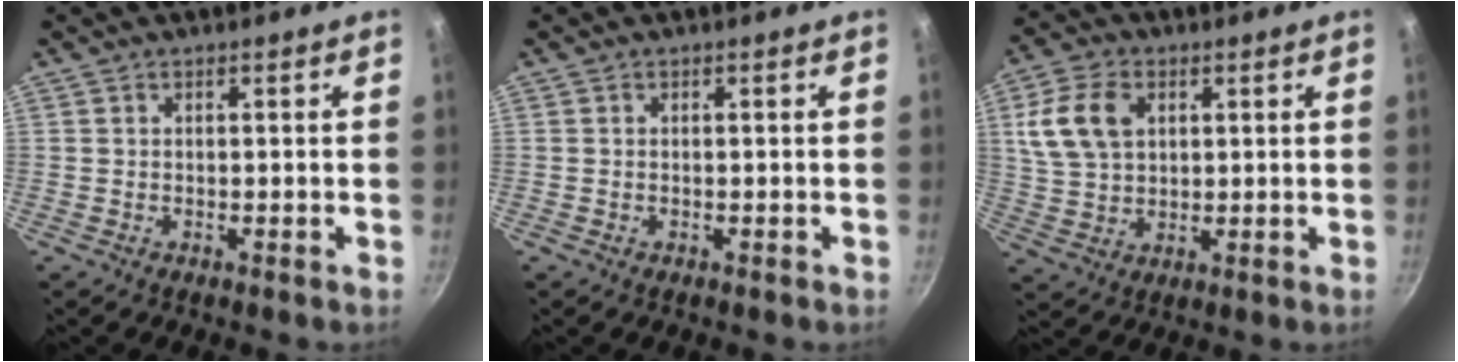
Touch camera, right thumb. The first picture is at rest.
{"total": 0.0}
{"total": 10.8, "force": [3.2, 7.4, 7.2], "torque": [-0.123, 0.003, 0.062]}